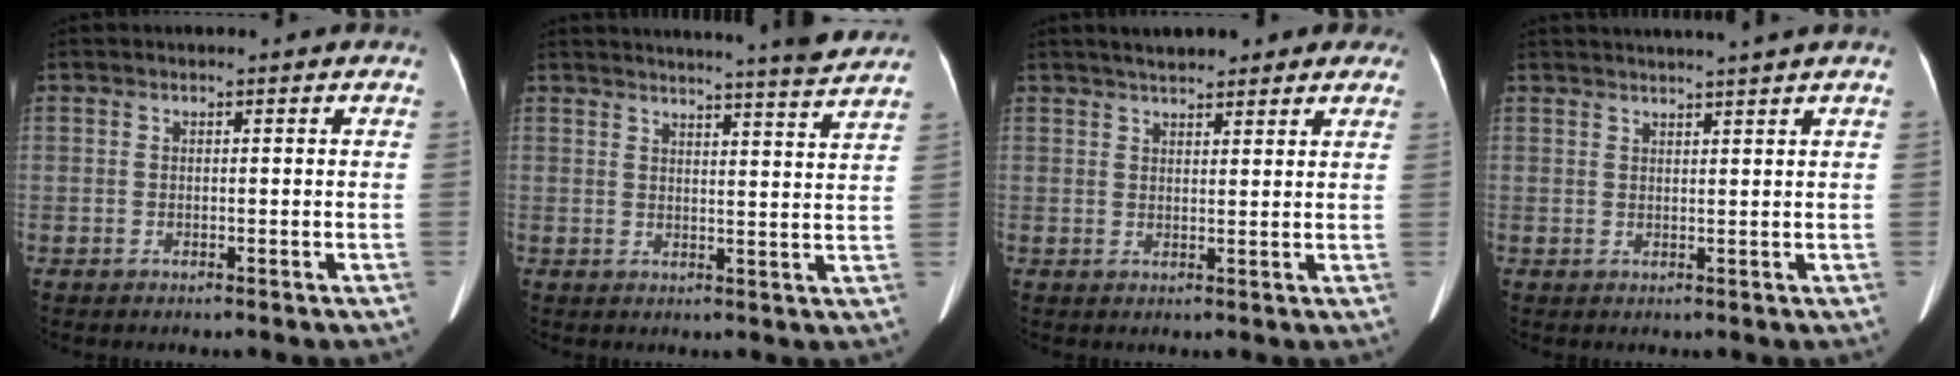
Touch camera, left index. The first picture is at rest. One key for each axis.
{"total": 13.1, "fx": 12.3, "fy": -1.4, "fz": 4.5, "tx": -0.072, "ty": -0.033, "tz": 0.141}
{"total": 8.4, "fx": 6.8, "fy": 2.3, "fz": 4.4, "tx": -0.049, "ty": 0.023, "tz": 0.090}
{"total": 6.8, "fx": 6.0, "fy": -1.4, "fz": 2.8, "tx": -0.032, "ty": 0.017, "tz": 0.072}